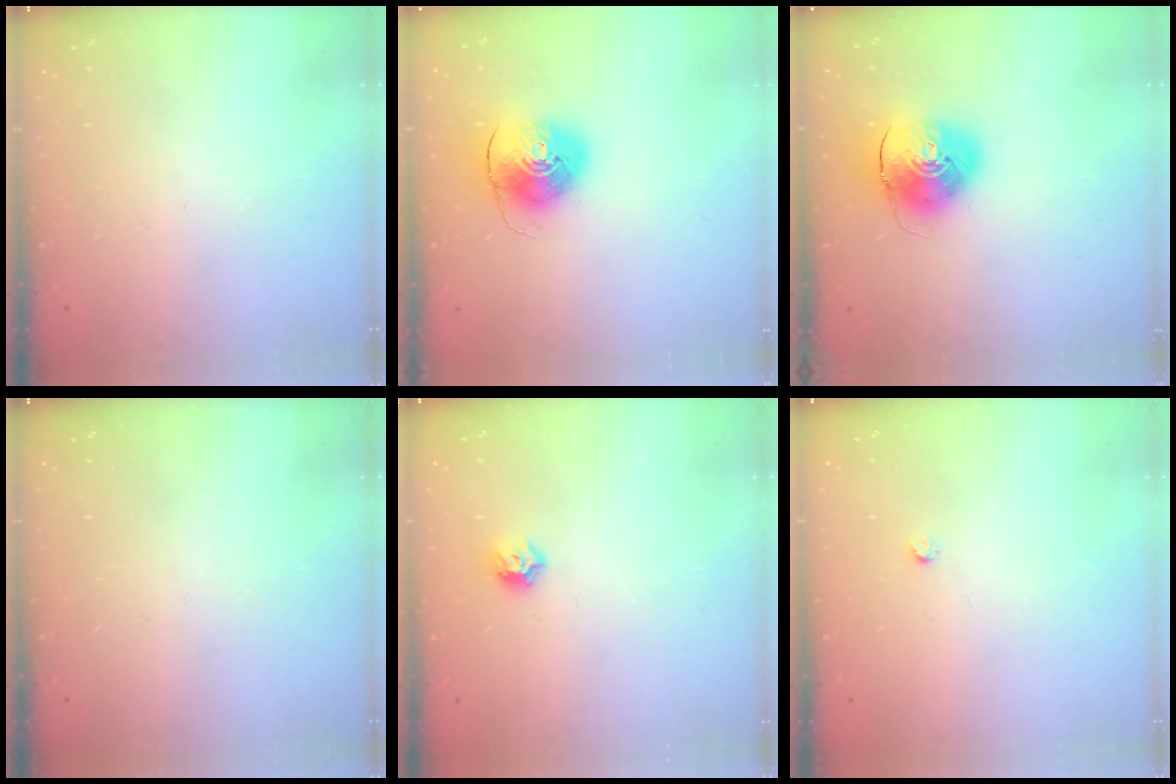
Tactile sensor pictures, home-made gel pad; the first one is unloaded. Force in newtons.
{"total": 9.4, "press": 9.2, "slide": 1.5}
{"total": 10.5, "press": 10.4, "slide": 1.8}
{"total": 0.0}
{"total": 5.6, "press": 5.5, "slide": 0.9}
{"total": 2.4, "press": 2.4, "slide": 0.3}